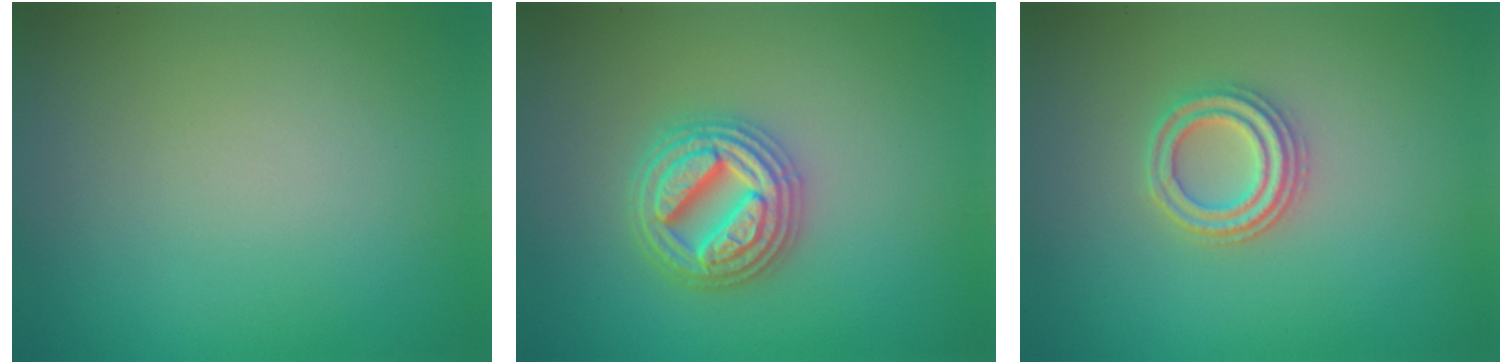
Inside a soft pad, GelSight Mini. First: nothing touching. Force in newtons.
{"total": 4.9, "press": 4.9, "slide": 0.7}
{"total": 2.7, "press": 2.6, "slide": 1.0}